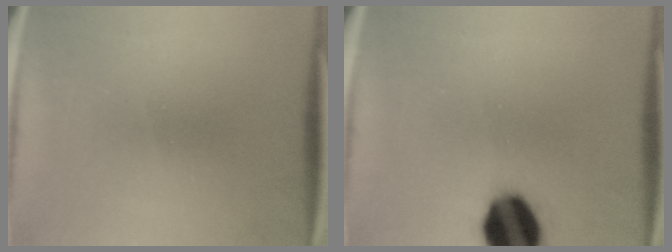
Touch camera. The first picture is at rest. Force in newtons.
{"total": 14.6}